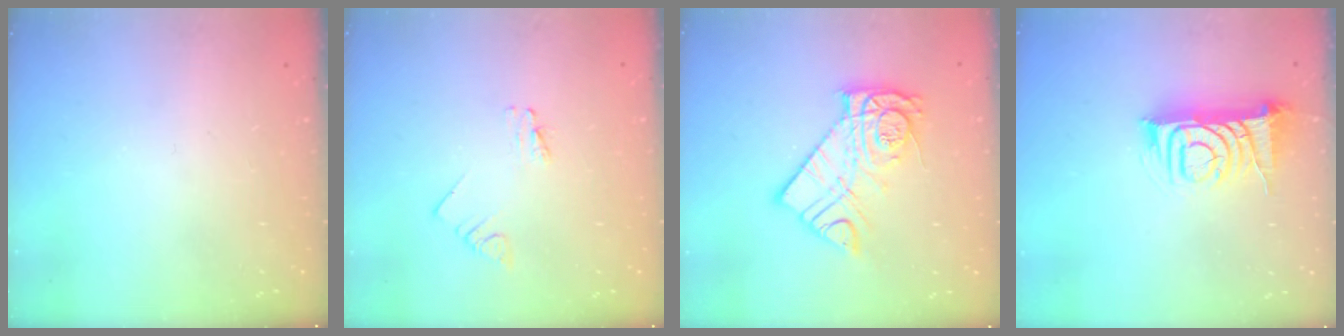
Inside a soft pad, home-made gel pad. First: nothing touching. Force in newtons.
{"total": 1.1, "press": 1.0, "slide": 0.1}
{"total": 13.7, "press": 13.7, "slide": 1.4}
{"total": 10.2, "press": 10.1, "slide": 1.4}